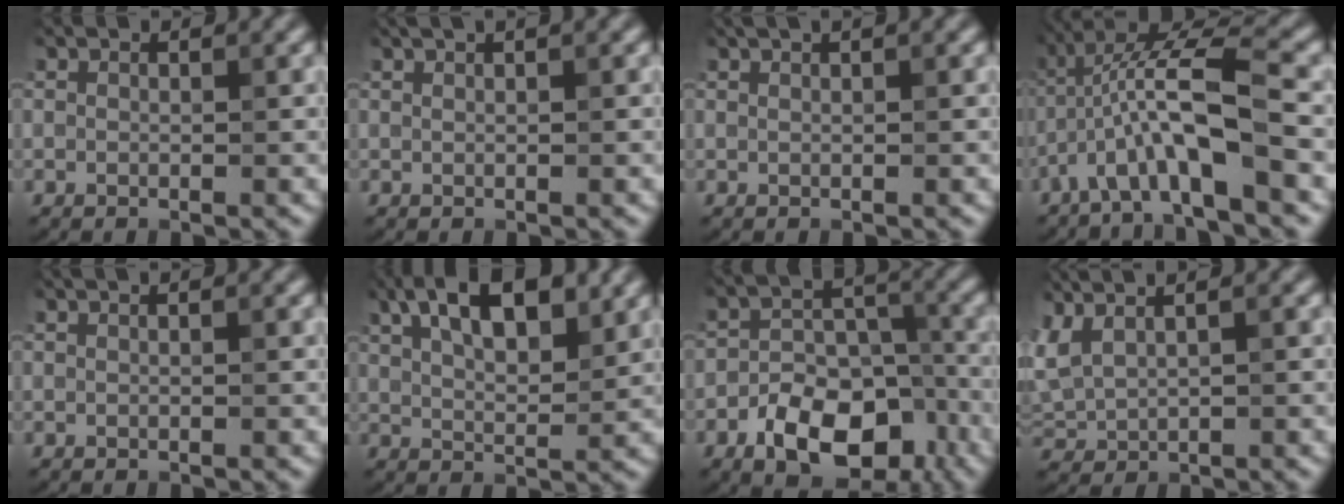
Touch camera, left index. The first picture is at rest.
{"total": 2.3, "force": [1.5, 0.7, 1.6], "torque": [-0.014, -0.003, 0.013]}
{"total": 2.0, "force": [1.3, 0.6, 1.4], "torque": [-0.015, -0.005, 0.015]}
{"total": 8.2, "force": [-2.7, 1.9, 7.5], "torque": [-0.145, 0.022, -0.056]}
{"total": 0.7, "force": [0.3, 0.1, 0.6], "torque": [-0.010, 0.003, 0.000]}
{"total": 8.3, "force": [4.0, 3.5, 6.4], "torque": [-0.100, 0.019, 0.060]}
{"total": 8.7, "force": [-4.4, 5.0, 5.5], "torque": [-0.078, 0.000, -0.074]}
{"total": 3.3, "force": [2.2, 1.1, 2.2], "torque": [-0.058, 0.016, 0.048]}